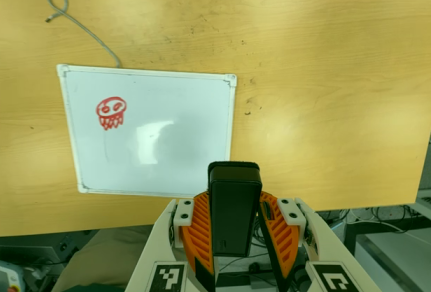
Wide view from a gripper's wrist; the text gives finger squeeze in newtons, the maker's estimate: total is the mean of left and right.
{"total": 6.5, "left": 5.0, "right": 8.0}